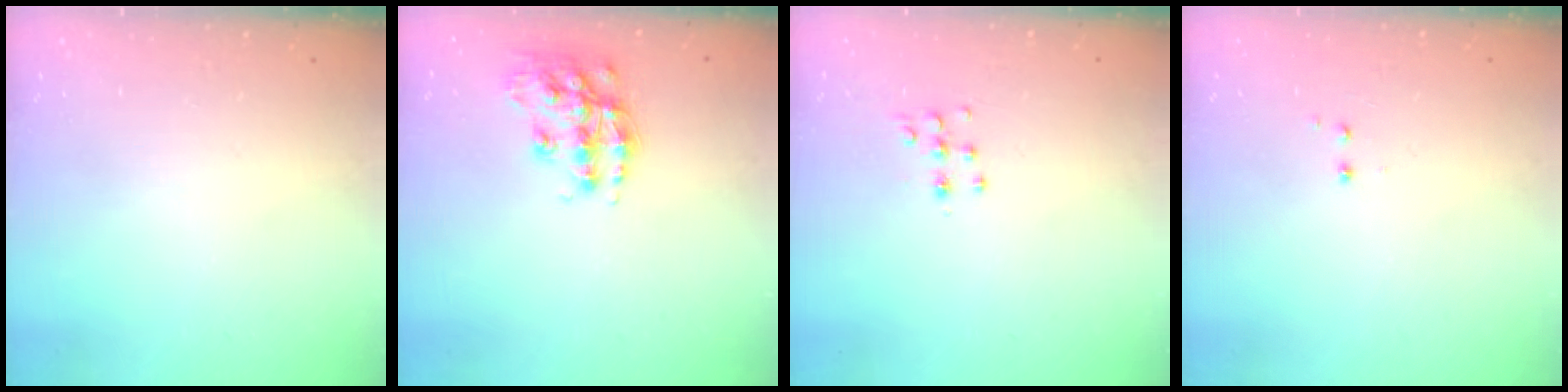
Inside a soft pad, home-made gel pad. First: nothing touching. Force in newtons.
{"total": 14.4, "press": 14.3, "slide": 1.0}
{"total": 7.6, "press": 7.5, "slide": 1.2}
{"total": 1.2, "press": 1.1, "slide": 0.6}